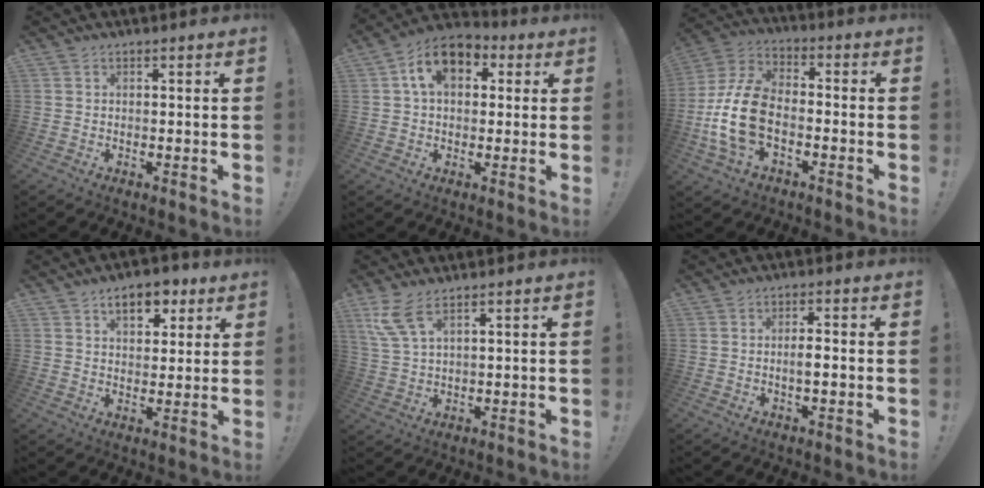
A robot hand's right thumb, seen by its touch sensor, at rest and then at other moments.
{"total": 11.6, "force": [4.5, 7.6, 7.6], "torque": [-0.130, 0.006, 0.085]}
{"total": 15.5, "force": [-3.6, 10.1, 11.2], "torque": [-0.227, 0.027, -0.057]}
{"total": 8.8, "force": [4.6, 5.1, 5.4], "torque": [-0.070, -0.011, 0.082]}
{"total": 7.6, "force": [4.9, 2.1, 5.5], "torque": [-0.121, -0.018, 0.093]}
{"total": 3.2, "force": [-0.7, 0.6, 3.0], "torque": [-0.052, 0.004, -0.016]}